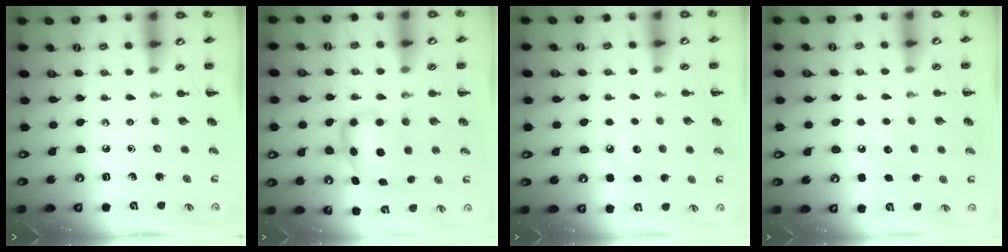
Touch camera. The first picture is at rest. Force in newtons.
{"total": 6.2, "press": 6.2, "slide": 0.8}
{"total": 6.5, "press": 6.2, "slide": 1.9}
{"total": 6.0, "press": 5.8, "slide": 1.3}